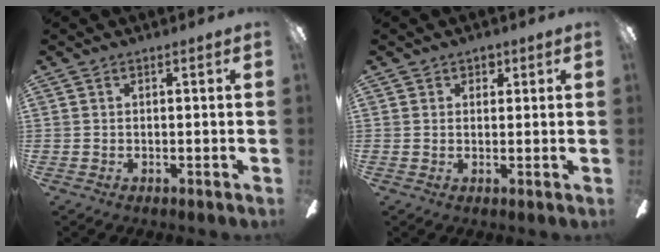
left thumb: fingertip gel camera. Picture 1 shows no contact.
{"total": 2.3, "force": [1.4, 1.8, 0.4], "torque": [0.005, -0.003, 0.023]}